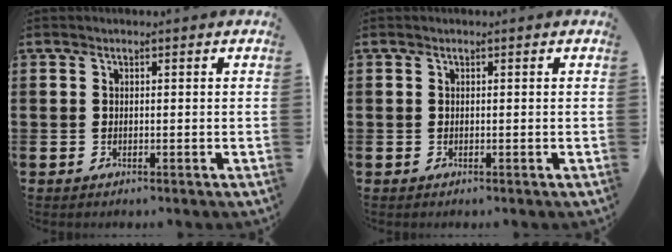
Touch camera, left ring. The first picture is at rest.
{"total": 0.0}